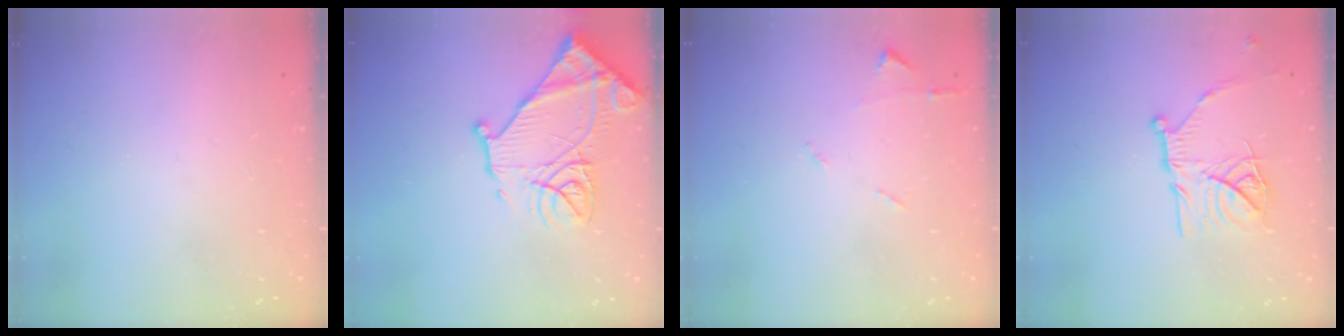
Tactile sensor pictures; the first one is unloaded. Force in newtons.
{"total": 17.7, "press": 17.7, "slide": 1.5}
{"total": 5.6, "press": 5.6, "slide": 0.8}
{"total": 17.1, "press": 17.0, "slide": 1.5}